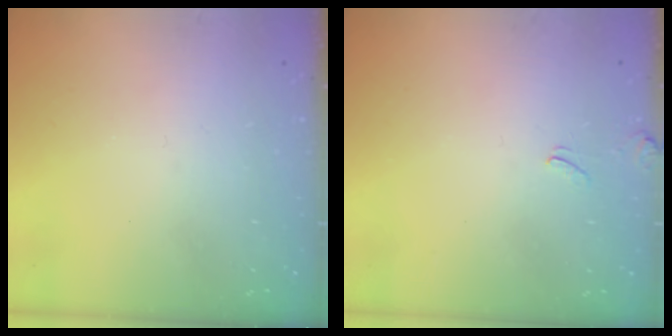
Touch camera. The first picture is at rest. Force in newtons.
{"total": 2.0, "press": 2.0, "slide": 0.4}